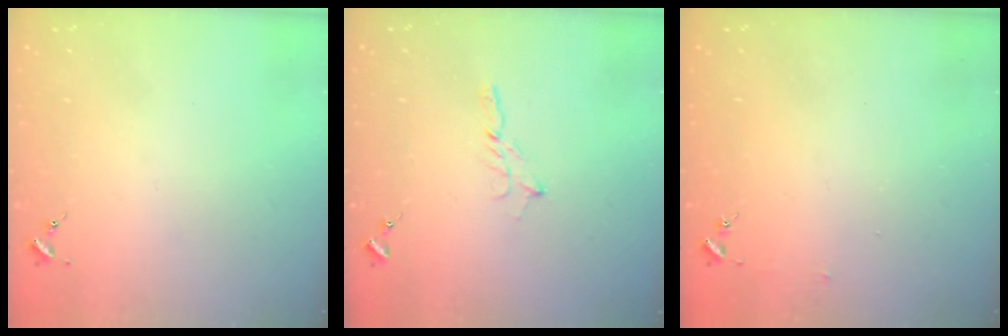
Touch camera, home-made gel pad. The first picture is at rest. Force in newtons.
{"total": 2.3, "press": 2.3, "slide": 0.2}
{"total": 2.5, "press": 2.5, "slide": 0.2}